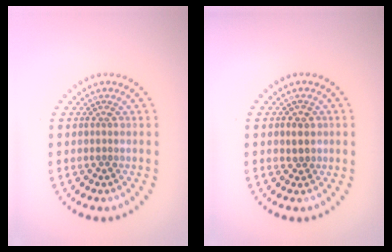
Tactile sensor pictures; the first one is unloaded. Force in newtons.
{"total": 1.2, "press": 1.1, "slide": 0.5}